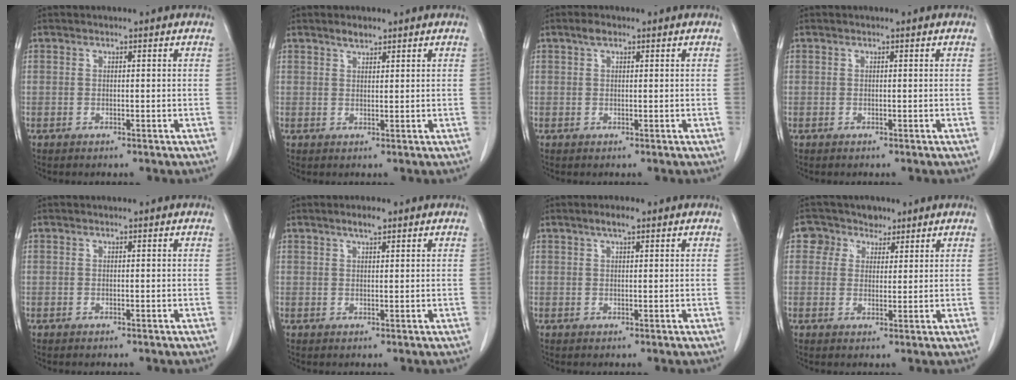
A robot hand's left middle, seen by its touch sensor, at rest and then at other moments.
{"total": 1.6, "force": [1.4, 0.6, 0.6], "torque": [-0.015, 0.000, 0.024]}
{"total": 1.4, "force": [0.8, 0.7, 0.9], "torque": [-0.017, 0.008, 0.013]}
{"total": 0.0}
{"total": 0.0}
{"total": 2.0, "force": [1.4, 0.4, 1.3], "torque": [-0.027, 0.002, 0.024]}
{"total": 2.0, "force": [1.3, 0.4, 1.5], "torque": [-0.032, 0.005, 0.022]}
{"total": 4.5, "force": [2.7, 3.5, 0.0], "torque": [0.002, 0.017, 0.044]}